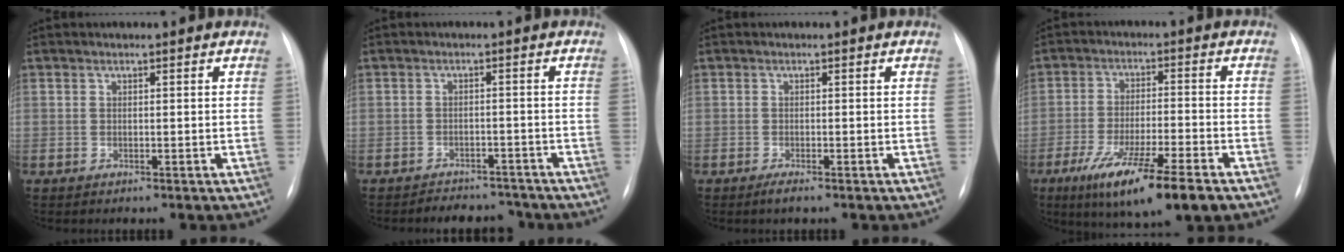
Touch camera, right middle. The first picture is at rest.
{"total": 6.0, "force": [-5.6, 2.2, 0.2], "torque": [0.005, 0.006, -0.073]}
{"total": 1.3, "force": [-1.0, 0.1, 0.9], "torque": [-0.022, -0.004, -0.017]}
{"total": 13.9, "force": [-8.2, 1.5, 11.1], "torque": [-0.181, -0.033, -0.134]}